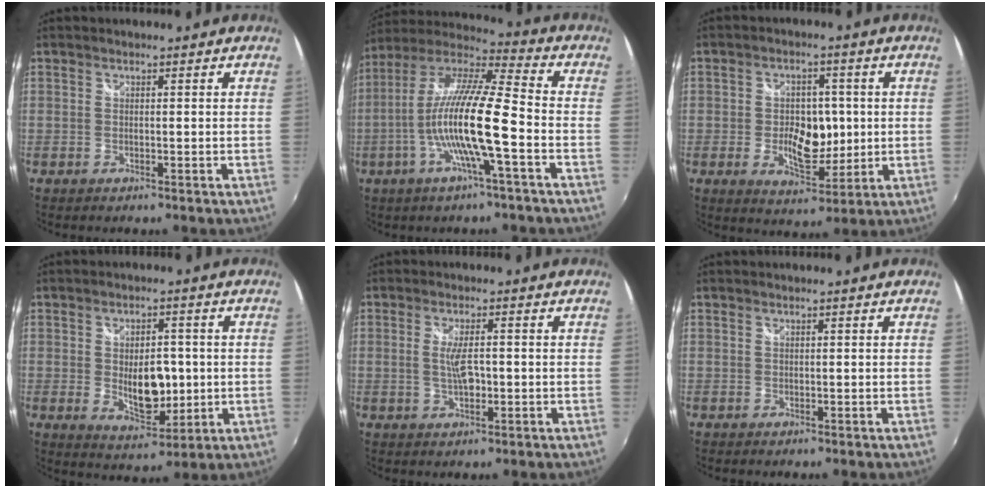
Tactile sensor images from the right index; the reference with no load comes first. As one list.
[{"total": 16.4, "force": [-4.4, 1.2, 15.7], "torque": [-0.282, -0.008, -0.089]}, {"total": 8.9, "force": [-0.9, 5.5, 7.0], "torque": [-0.123, -0.005, -0.012]}, {"total": 8.9, "force": [-0.6, 5.0, 7.4], "torque": [-0.122, -0.010, -0.001]}, {"total": 4.1, "force": [-0.3, 1.2, 3.9], "torque": [-0.072, -0.005, -0.003]}, {"total": 0.0}]